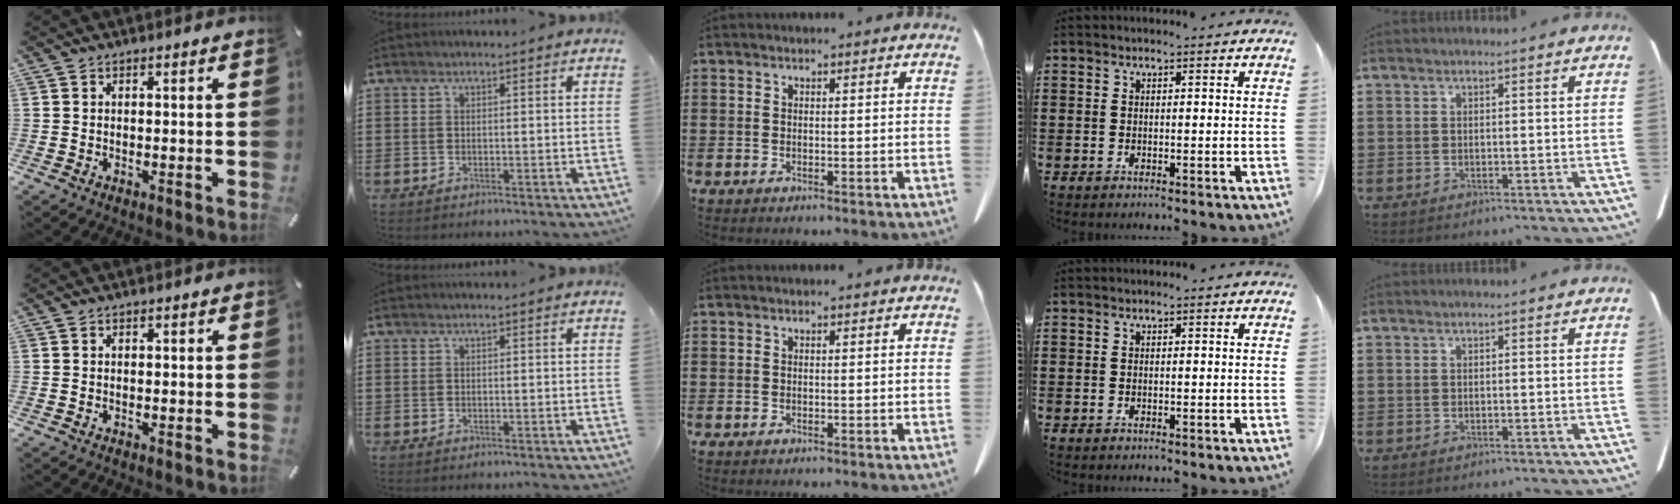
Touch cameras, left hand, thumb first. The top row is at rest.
{}